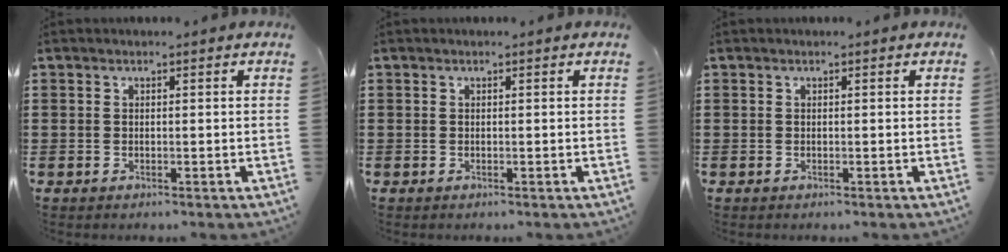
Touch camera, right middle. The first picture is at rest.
{"total": 0.0}
{"total": 0.0}